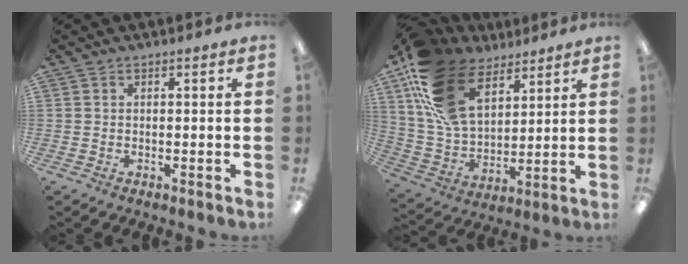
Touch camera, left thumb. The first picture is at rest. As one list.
[{"total": 21.0, "force": [11.5, 12.6, 12.2], "torque": [-0.265, -0.043, 0.217]}]